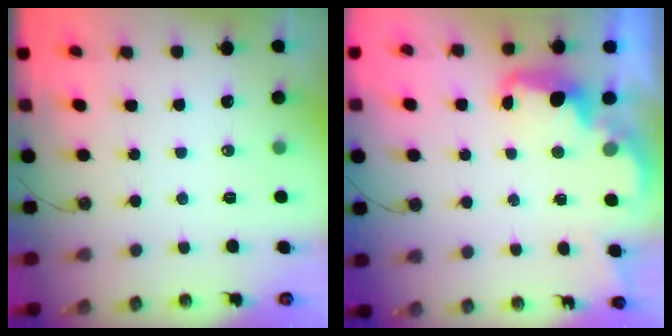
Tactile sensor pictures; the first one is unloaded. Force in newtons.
{"total": 2.6, "press": 2.5, "slide": 0.7}